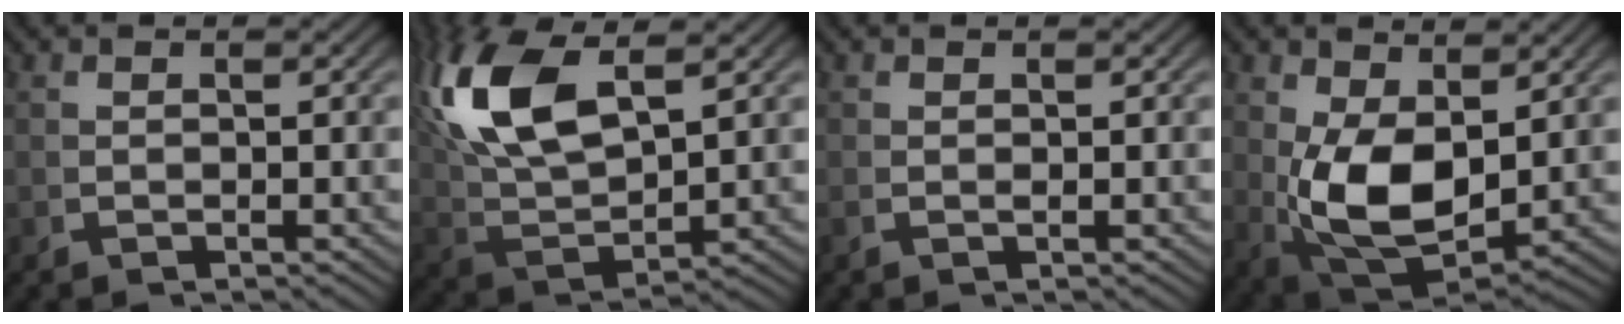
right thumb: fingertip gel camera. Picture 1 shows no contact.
{"total": 9.8, "force": [2.9, 5.2, 7.7], "torque": [-0.187, -0.010, 0.064]}
{"total": 0.7, "force": [0.1, 0.4, 0.5], "torque": [-0.016, 0.002, 0.000]}
{"total": 9.2, "force": [0.1, 5.5, 7.4], "torque": [-0.181, -0.057, 0.036]}